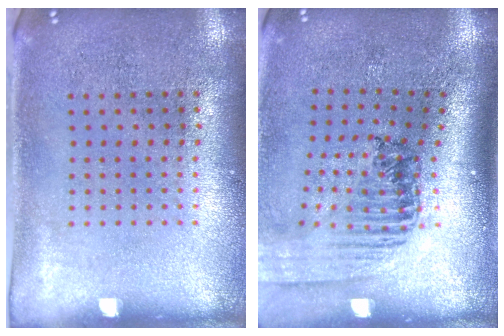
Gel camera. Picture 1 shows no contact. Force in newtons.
{"total": 1.5, "press": 1.4, "slide": 0.4}